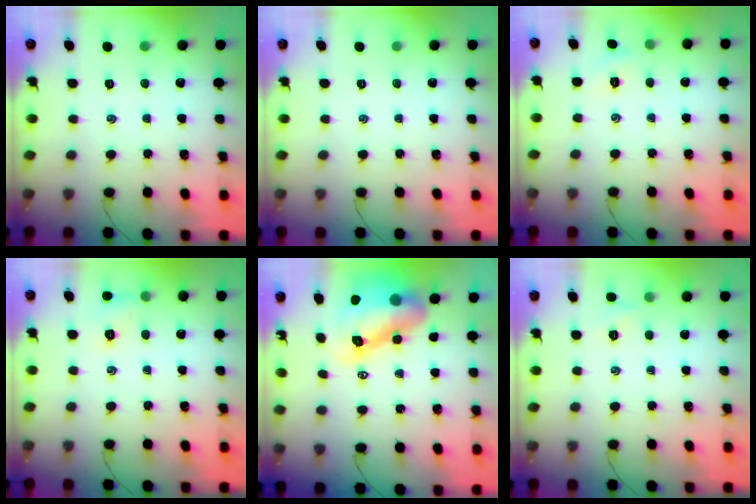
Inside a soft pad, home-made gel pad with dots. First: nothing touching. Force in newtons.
{"total": 0.0}
{"total": 2.4, "press": 2.3, "slide": 0.7}
{"total": 7.2, "press": 7.0, "slide": 1.4}
{"total": 12.3, "press": 11.7, "slide": 3.7}
{"total": 3.1, "press": 3.0, "slide": 0.9}